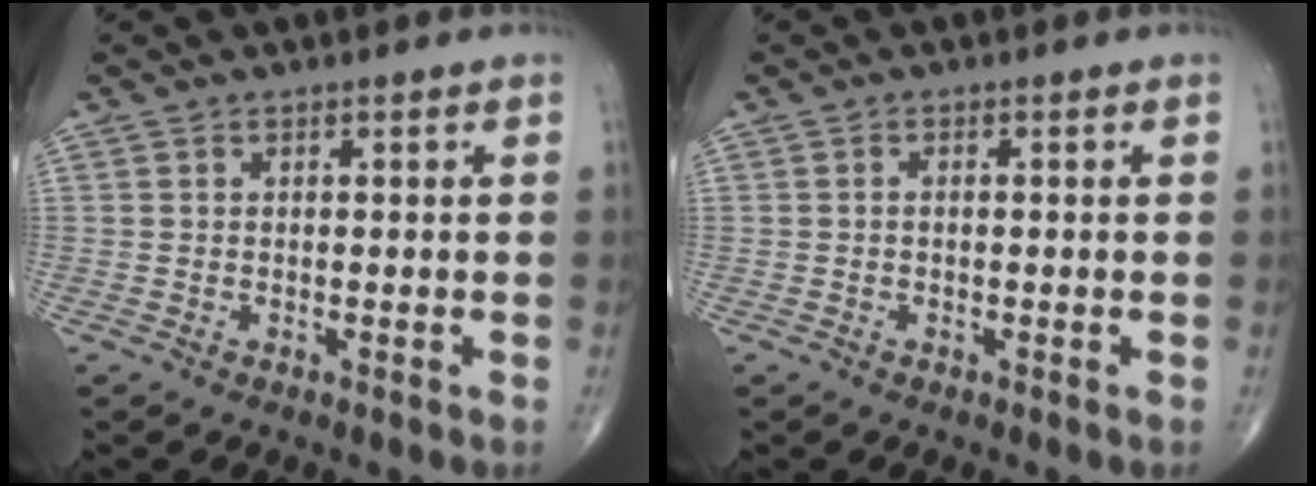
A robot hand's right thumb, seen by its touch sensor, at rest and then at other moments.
{"total": 0.6, "force": [-0.1, 0.3, 0.5], "torque": [-0.013, 0.001, -0.003]}